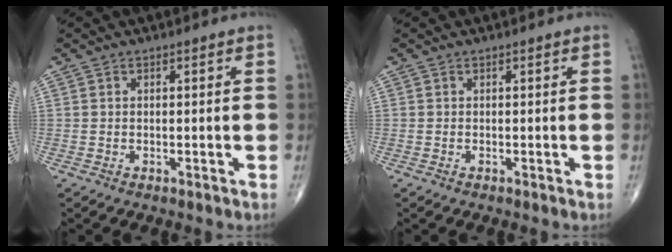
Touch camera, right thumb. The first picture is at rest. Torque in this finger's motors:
{"motor_torque": [0.40, 0.73, -0.25, 0.07, 0.04]}